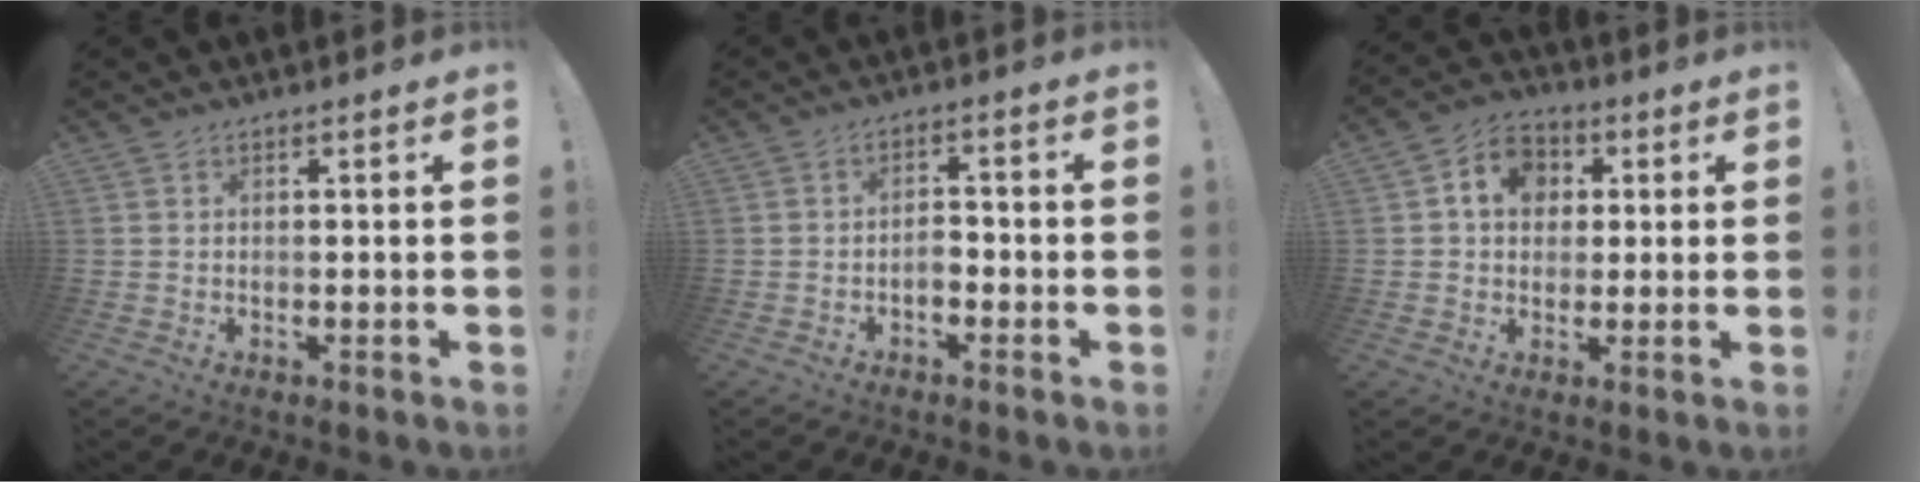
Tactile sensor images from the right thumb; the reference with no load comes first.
{"total": 3.8, "force": [-1.8, 2.3, 2.4], "torque": [-0.034, 0.005, -0.035]}
{"total": 9.7, "force": [2.5, 8.2, 4.5], "torque": [-0.065, 0.002, 0.051]}